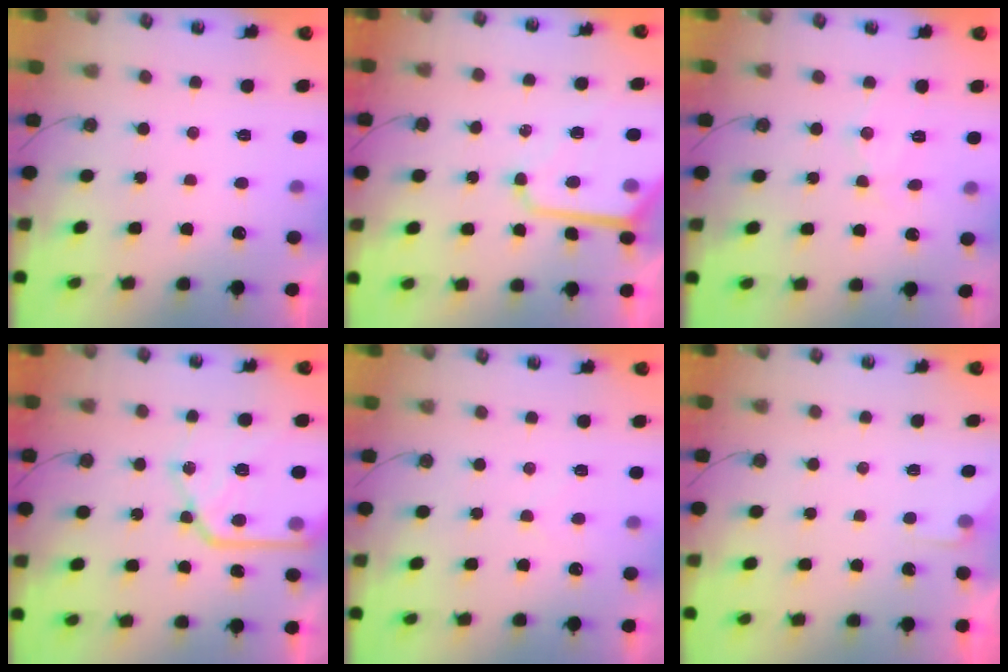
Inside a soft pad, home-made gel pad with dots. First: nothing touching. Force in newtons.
{"total": 10.9, "press": 10.8, "slide": 1.3}
{"total": 7.8, "press": 7.8, "slide": 0.5}
{"total": 20.5, "press": 20.4, "slide": 2.2}
{"total": 3.9, "press": 3.9, "slide": 0.5}
{"total": 2.9, "press": 2.8, "slide": 0.4}